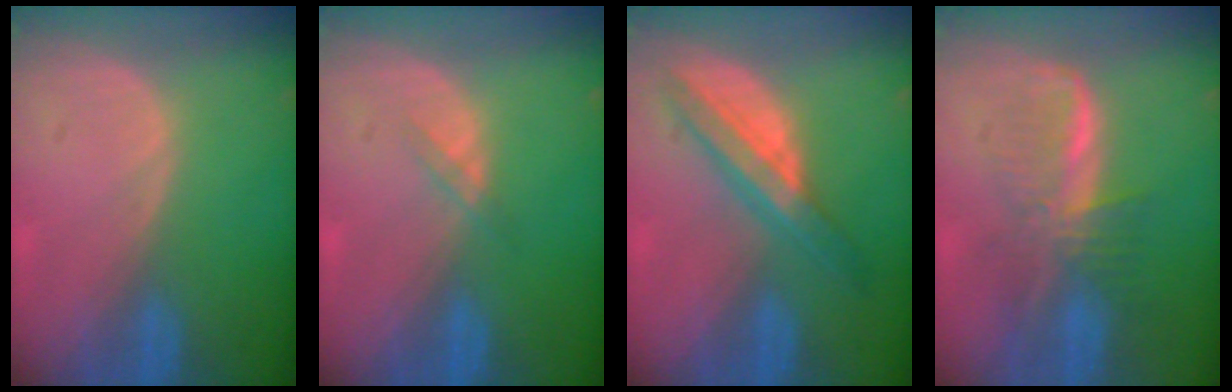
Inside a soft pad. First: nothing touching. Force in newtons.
{"total": 1.3, "press": 1.3, "slide": 0.2}
{"total": 6.4, "press": 6.4, "slide": 0.1}
{"total": 6.8, "press": 6.4, "slide": 2.3}